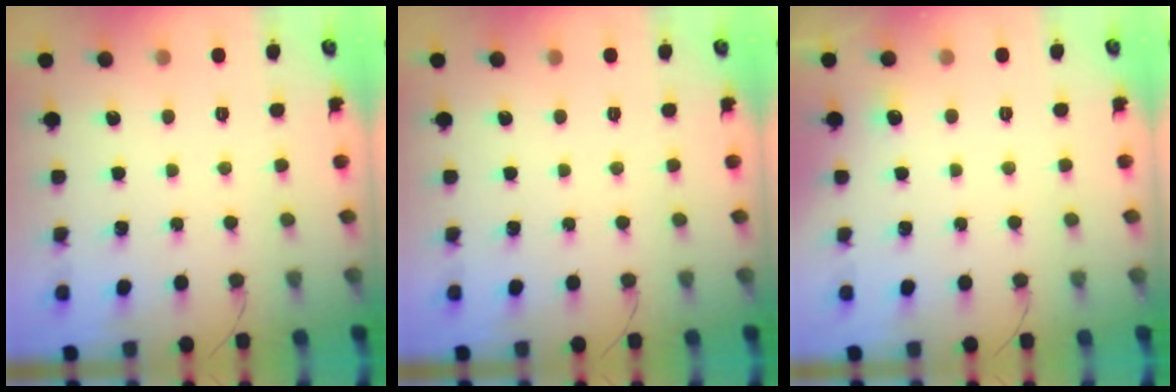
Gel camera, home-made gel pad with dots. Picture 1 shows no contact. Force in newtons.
{"total": 0.0}
{"total": 3.2, "press": 2.9, "slide": 1.5}